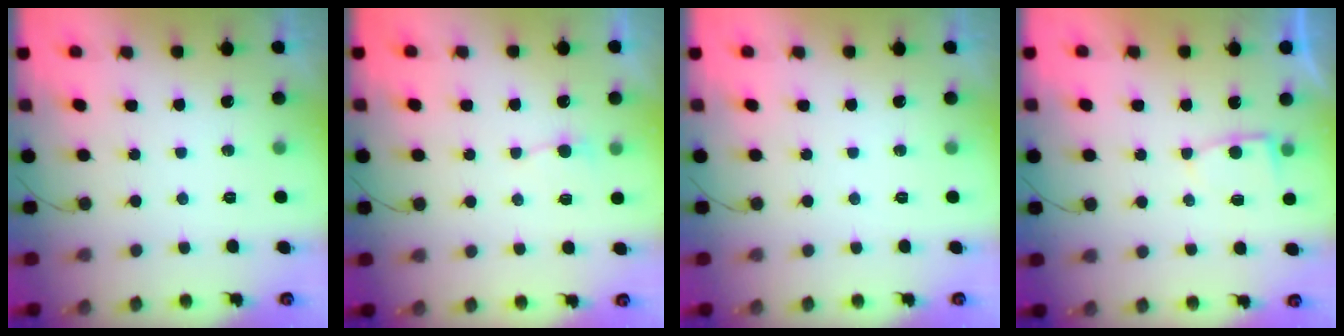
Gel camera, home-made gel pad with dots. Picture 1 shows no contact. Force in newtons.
{"total": 2.7, "press": 2.7, "slide": 0.3}
{"total": 0.0}
{"total": 4.0, "press": 4.0, "slide": 0.4}